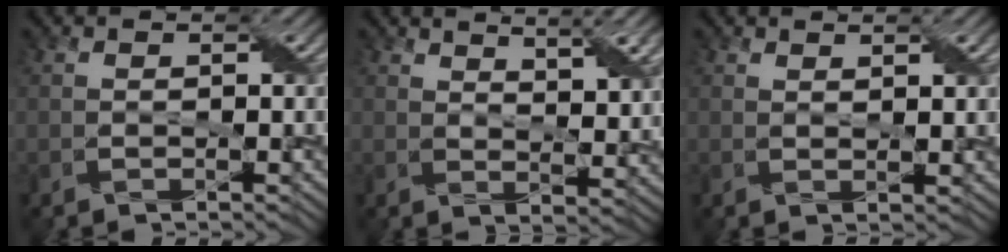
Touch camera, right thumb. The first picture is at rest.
{"total": 6.1, "force": [4.1, 0.7, 4.5], "torque": [-0.075, 0.003, 0.079]}
{"total": 1.5, "force": [1.1, -0.7, 0.7], "torque": [-0.014, -0.002, 0.029]}